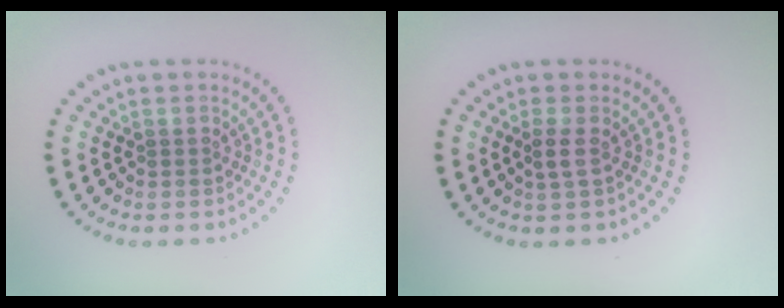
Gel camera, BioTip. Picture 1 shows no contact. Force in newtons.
{"total": 1.0, "press": 0.9, "slide": 0.5}